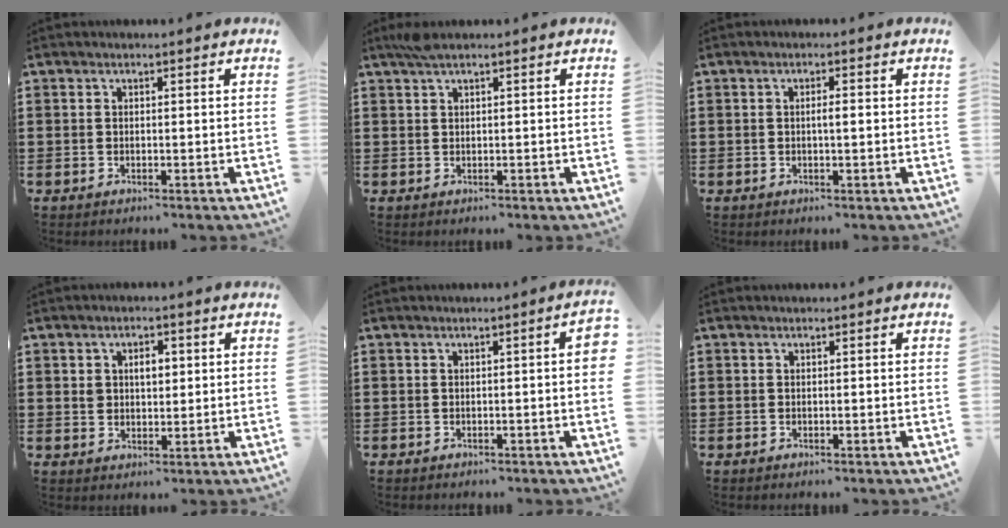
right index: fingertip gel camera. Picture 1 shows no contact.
{"total": 1.4, "force": [0.9, 0.1, 1.0], "torque": [-0.024, 0.002, 0.016]}
{"total": 1.5, "force": [0.0, 0.3, 1.5], "torque": [-0.027, 0.001, -0.002]}
{"total": 2.9, "force": [0.7, 2.0, 2.0], "torque": [-0.038, 0.009, 0.008]}
{"total": 2.2, "force": [-0.4, 0.2, 2.1], "torque": [-0.033, -0.001, -0.007]}
{"total": 0.0}